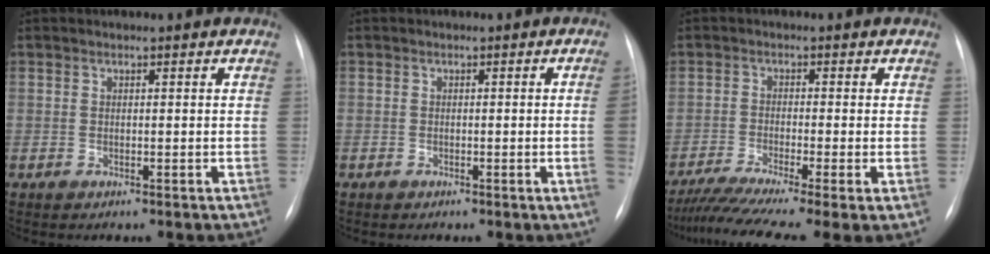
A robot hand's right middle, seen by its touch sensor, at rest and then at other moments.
{"total": 2.0, "force": [-0.4, -0.6, 1.9], "torque": [-0.024, 0.002, -0.007]}
{"total": 10.6, "force": [-7.2, 0.4, 7.8], "torque": [-0.135, -0.019, -0.119]}